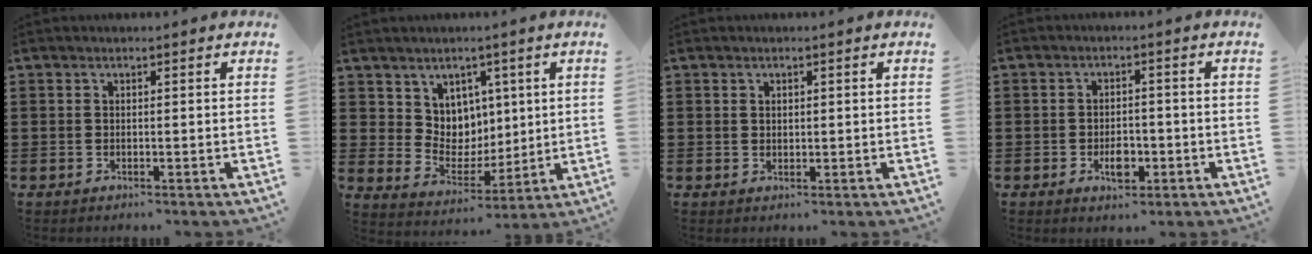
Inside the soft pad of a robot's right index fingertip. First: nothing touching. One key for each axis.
{"total": 6.9, "fx": 3.9, "fy": 5.7, "fz": 0.4, "tx": -0.042, "ty": -0.021, "tz": 0.076}
{"total": 0.9, "fx": 0.5, "fy": 0.7, "fz": 0.3, "tx": -0.007, "ty": 0.004, "tz": 0.011}
{"total": 3.8, "fx": -1.4, "fy": 2.0, "fz": 2.9, "tx": -0.041, "ty": 0.002, "tz": -0.024}